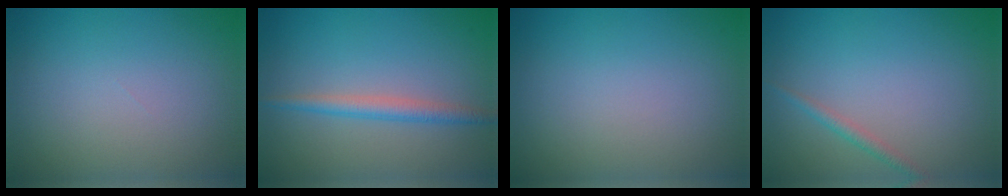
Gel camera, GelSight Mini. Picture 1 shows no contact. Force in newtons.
{"total": 2.1, "press": 2.1, "slide": 0.1}
{"total": 0.0}
{"total": 1.1, "press": 1.1, "slide": 0.1}